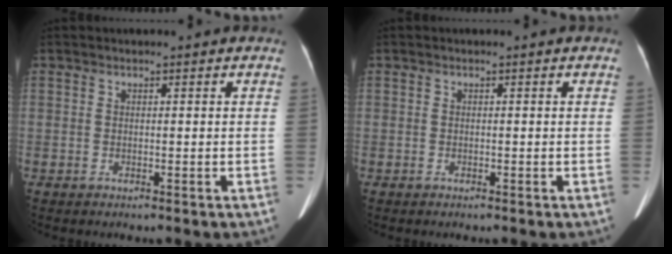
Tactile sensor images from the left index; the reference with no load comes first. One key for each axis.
{"total": 0.0}